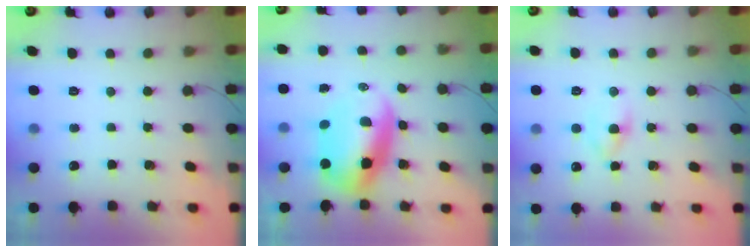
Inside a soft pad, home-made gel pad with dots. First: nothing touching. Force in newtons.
{"total": 10.9, "press": 10.6, "slide": 2.6}
{"total": 3.1, "press": 2.9, "slide": 1.1}